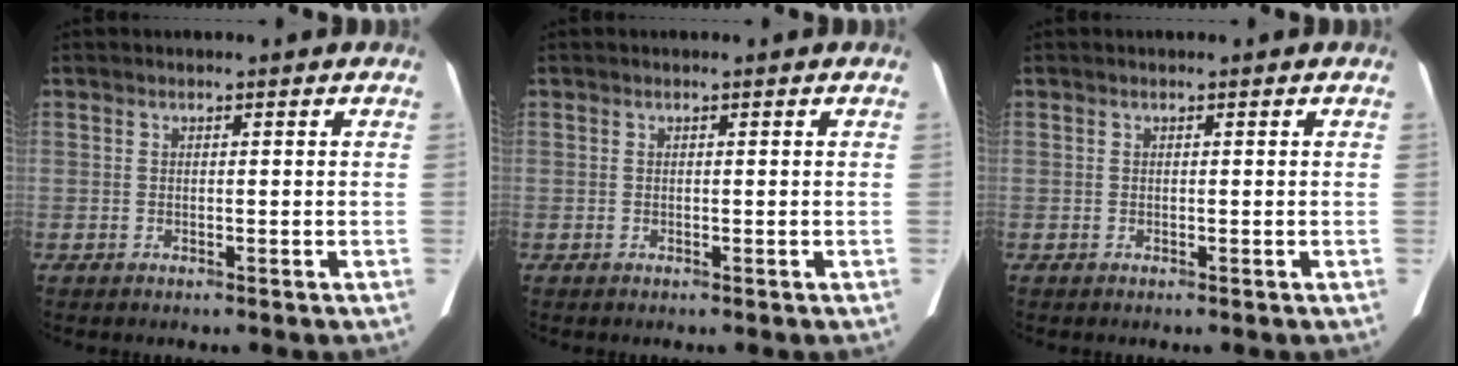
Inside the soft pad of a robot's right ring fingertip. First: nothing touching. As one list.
[{"total": 0.0}, {"total": 0.0}]